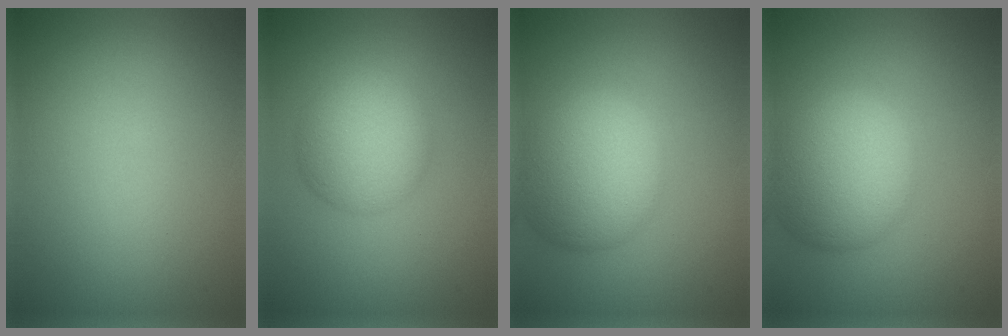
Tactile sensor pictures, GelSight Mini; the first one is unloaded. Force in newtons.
{"total": 5.6, "press": 5.6, "slide": 0.2}
{"total": 8.0, "press": 8.0, "slide": 0.5}
{"total": 8.0, "press": 8.0, "slide": 0.5}